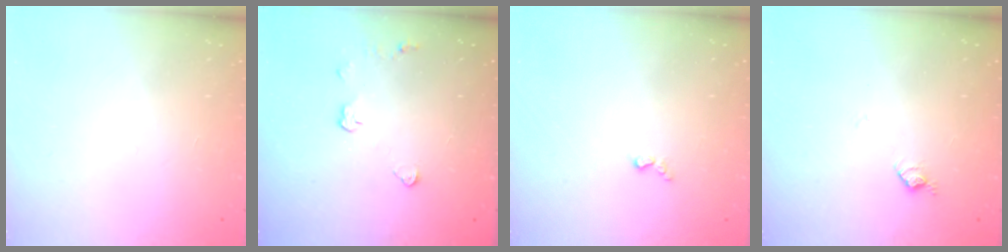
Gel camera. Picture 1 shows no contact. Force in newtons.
{"total": 3.3, "press": 3.3, "slide": 0.4}
{"total": 3.4, "press": 3.4, "slide": 0.5}
{"total": 6.3, "press": 6.2, "slide": 0.7}